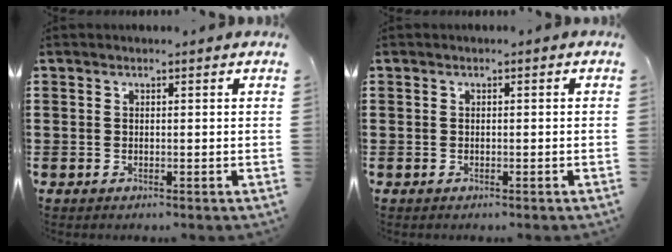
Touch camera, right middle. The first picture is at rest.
{"total": 0.6, "force": [-0.5, 0.3, 0.1], "torque": [-0.003, 0.001, -0.009]}